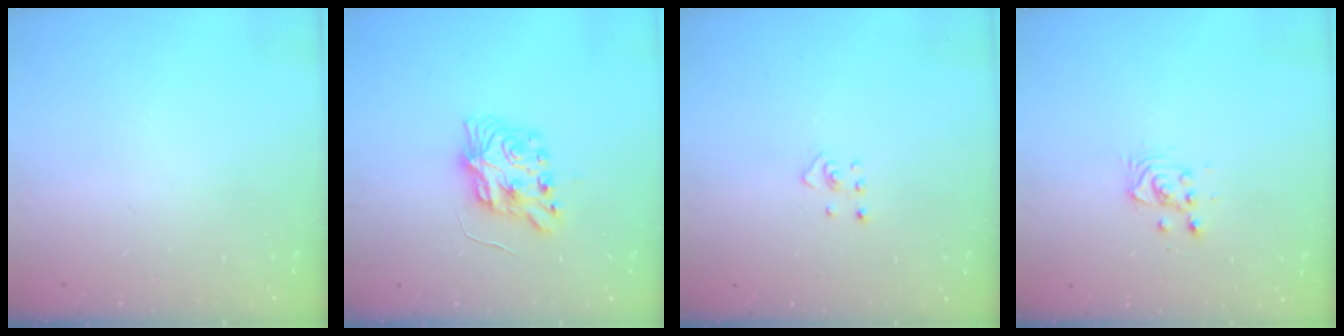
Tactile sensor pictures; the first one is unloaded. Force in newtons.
{"total": 8.6, "press": 8.6, "slide": 1.0}
{"total": 2.4, "press": 2.3, "slide": 0.4}
{"total": 3.1, "press": 3.1, "slide": 0.3}